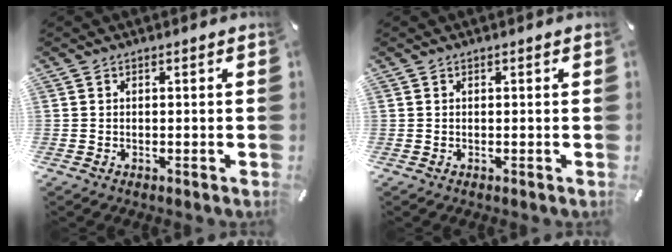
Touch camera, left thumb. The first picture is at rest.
{"total": 0.0}